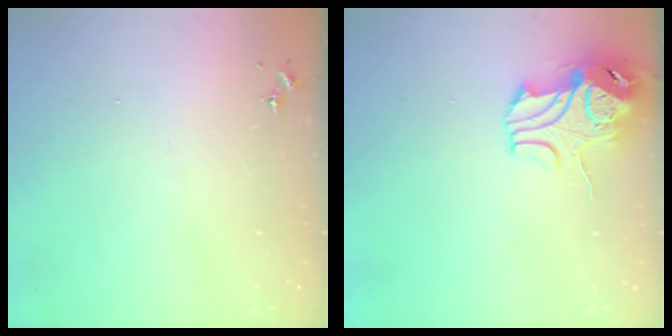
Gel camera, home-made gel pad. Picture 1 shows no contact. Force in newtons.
{"total": 10.5, "press": 10.4, "slide": 1.5}